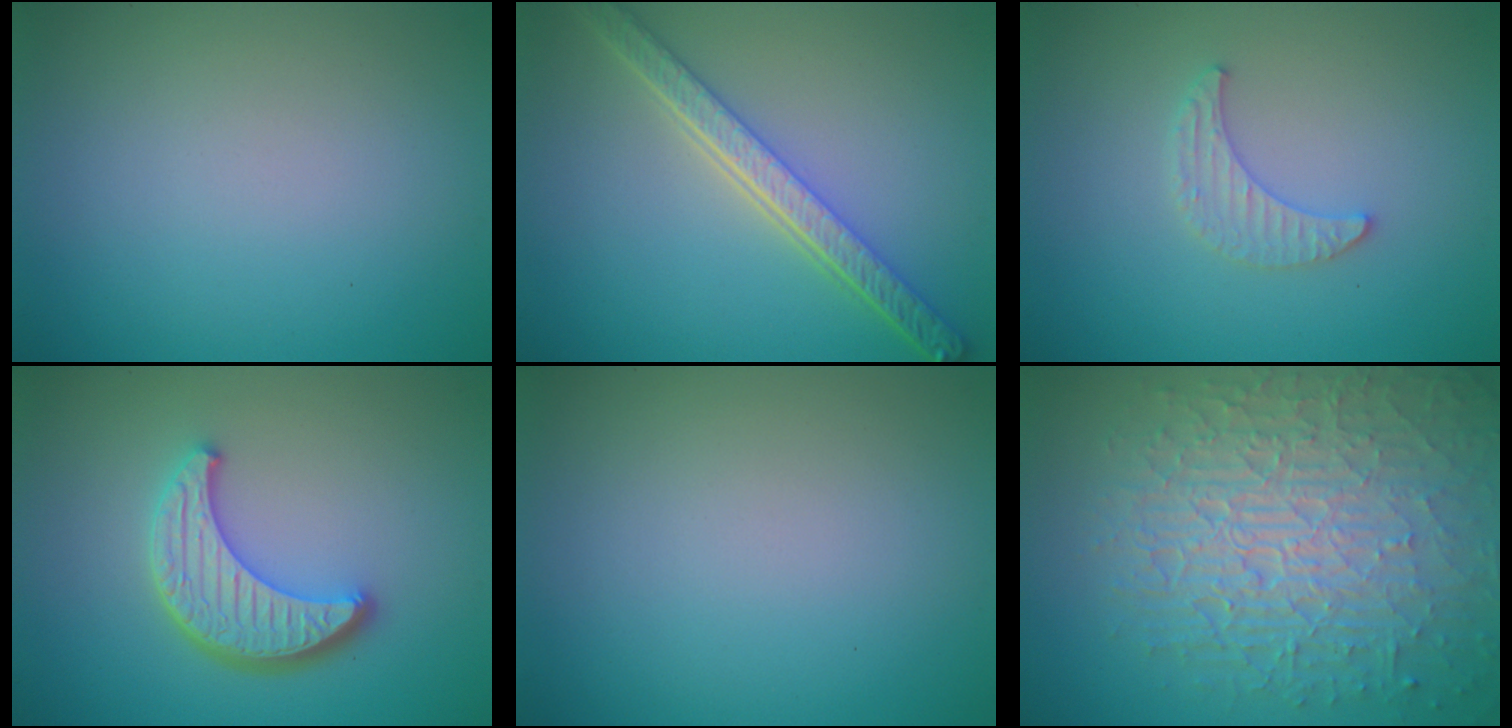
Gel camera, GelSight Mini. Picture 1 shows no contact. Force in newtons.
{"total": 5.3, "press": 4.2, "slide": 3.4}
{"total": 2.0, "press": 1.9, "slide": 0.5}
{"total": 4.6, "press": 3.9, "slide": 2.5}
{"total": 0.0}
{"total": 10.4, "press": 6.6, "slide": 8.0}